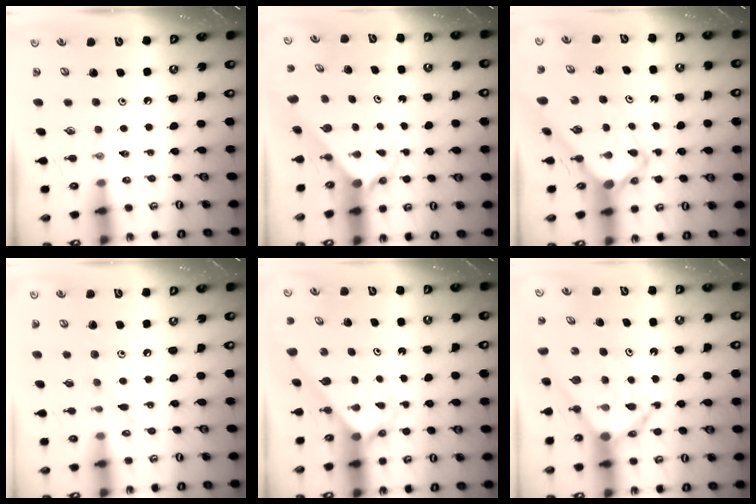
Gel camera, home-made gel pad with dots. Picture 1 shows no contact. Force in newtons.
{"total": 2.3, "press": 2.3, "slide": 0.2}
{"total": 5.8, "press": 5.8, "slide": 0.4}
{"total": 6.7, "press": 6.7, "slide": 0.4}
{"total": 2.6, "press": 2.6, "slide": 0.2}
{"total": 10.1, "press": 10.1, "slide": 0.9}